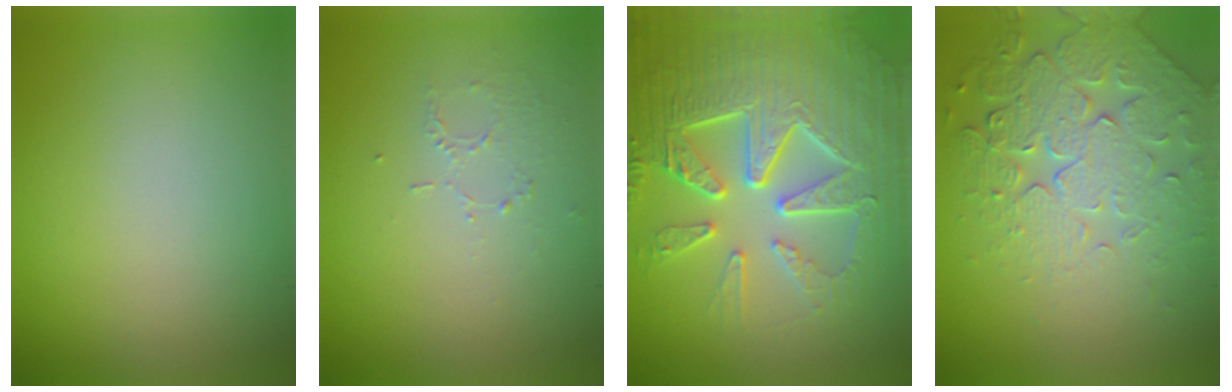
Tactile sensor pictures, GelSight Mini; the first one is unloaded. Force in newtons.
{"total": 1.0, "press": 0.5, "slide": 0.9}
{"total": 10.0, "press": 6.8, "slide": 7.3}
{"total": 5.5, "press": 5.0, "slide": 2.1}